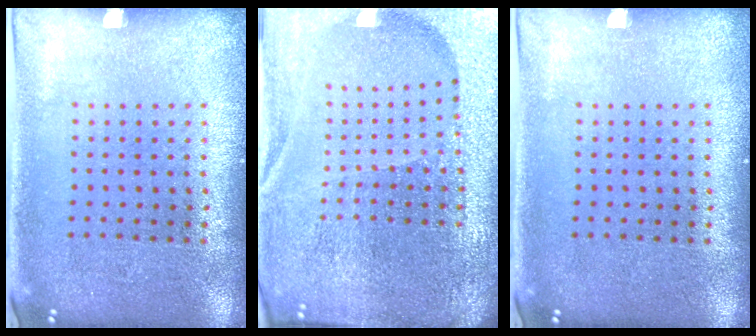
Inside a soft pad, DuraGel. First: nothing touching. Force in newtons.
{"total": 5.4, "press": 5.0, "slide": 2.1}
{"total": 0.0}